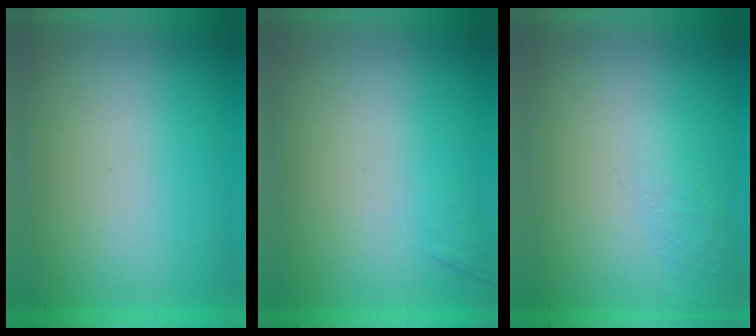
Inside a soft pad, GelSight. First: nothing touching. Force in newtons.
{"total": 1.1}
{"total": 1.2}